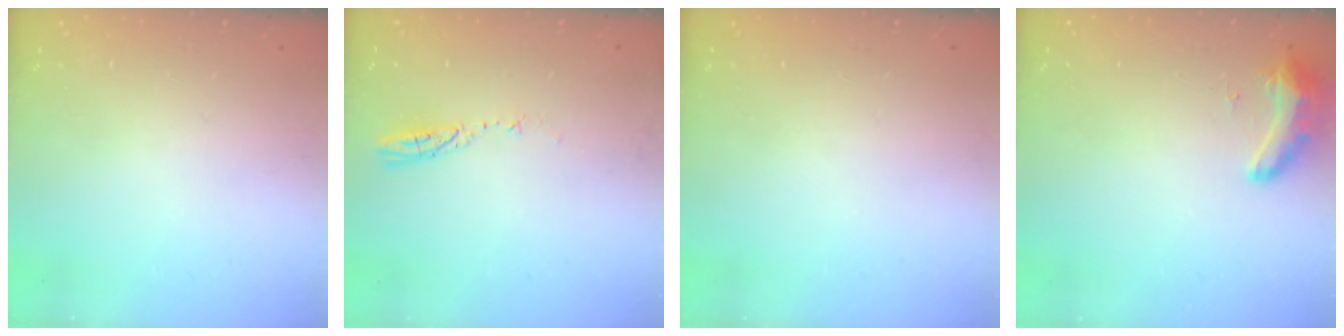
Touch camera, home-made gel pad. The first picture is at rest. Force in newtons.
{"total": 3.5, "press": 3.5, "slide": 0.3}
{"total": 0.0}
{"total": 8.7, "press": 8.5, "slide": 1.6}